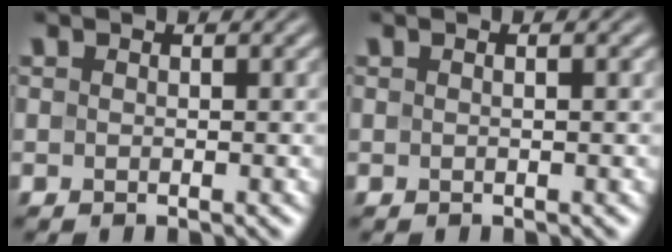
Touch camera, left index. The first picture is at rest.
{"total": 0.9, "force": [0.2, 0.2, 0.9], "torque": [-0.012, 0.005, -0.003]}